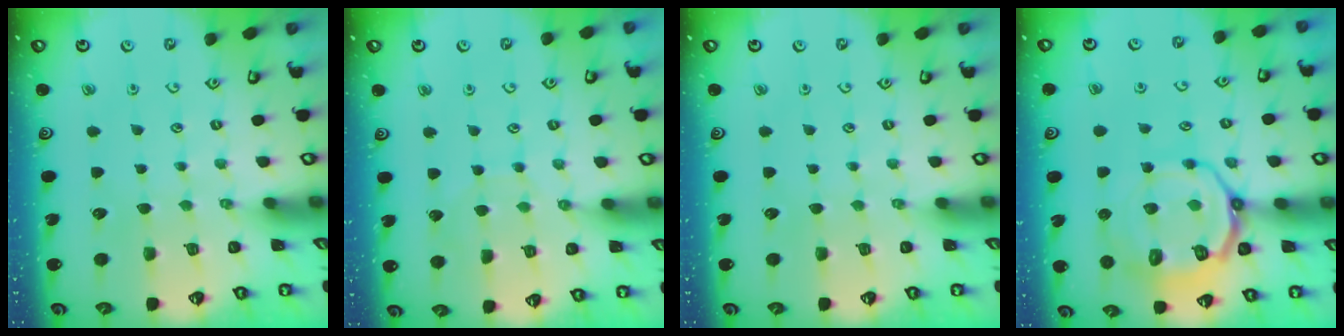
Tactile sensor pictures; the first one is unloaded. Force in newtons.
{"total": 2.6, "press": 2.6, "slide": 0.3}
{"total": 0.0}
{"total": 13.5, "press": 13.3, "slide": 2.2}